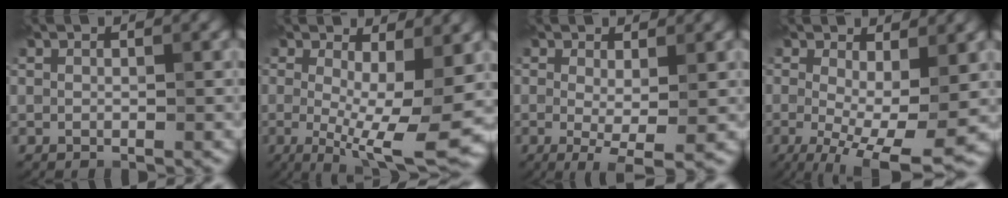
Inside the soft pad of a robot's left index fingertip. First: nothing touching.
{"total": 10.7, "force": [-0.7, 3.0, 10.3], "torque": [-0.150, -0.016, -0.011]}
{"total": 3.6, "force": [-0.3, 0.8, 3.5], "torque": [-0.056, -0.011, -0.005]}
{"total": 9.4, "force": [-1.6, 3.0, 8.7], "torque": [-0.139, -0.014, -0.019]}